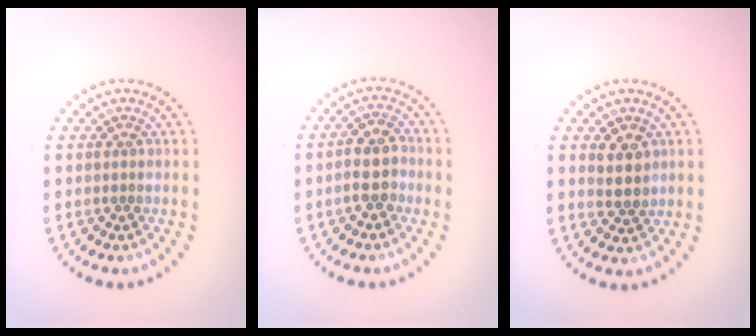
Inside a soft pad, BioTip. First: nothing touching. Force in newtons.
{"total": 2.9, "press": 2.7, "slide": 1.0}
{"total": 2.5, "press": 2.3, "slide": 0.9}